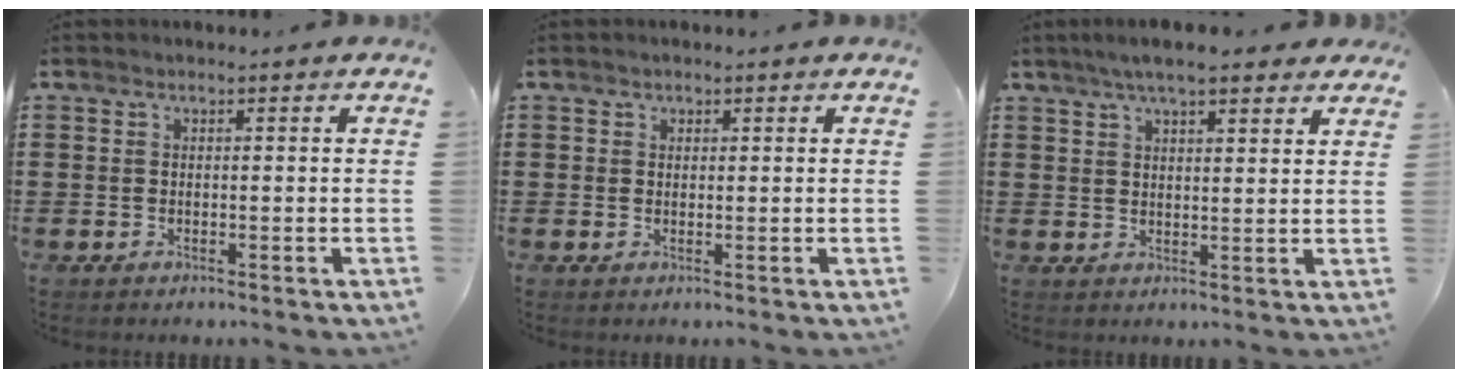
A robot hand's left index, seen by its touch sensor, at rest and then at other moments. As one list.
[{"total": 0.8, "force": [0.6, 0.6, 0.2], "torque": [-0.005, 0.002, 0.012]}, {"total": 5.6, "force": [4.5, 1.2, 3.1], "torque": [-0.071, 0.001, 0.080]}]